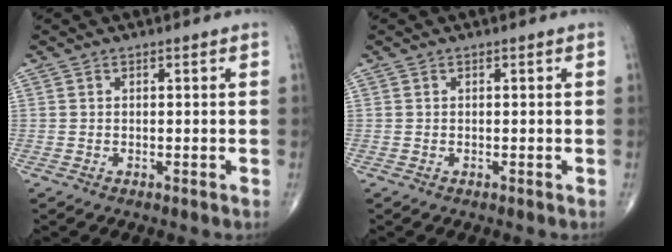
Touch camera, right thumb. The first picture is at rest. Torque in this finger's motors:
{"motor_torque": [0.00, 0.00, 0.02, 0.02, 0.00]}